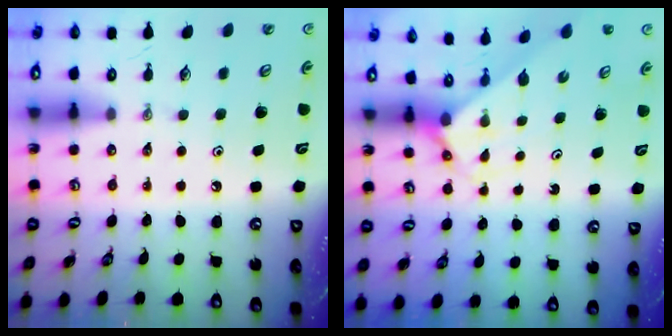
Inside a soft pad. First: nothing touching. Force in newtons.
{"total": 2.6, "press": 2.6, "slide": 0.3}